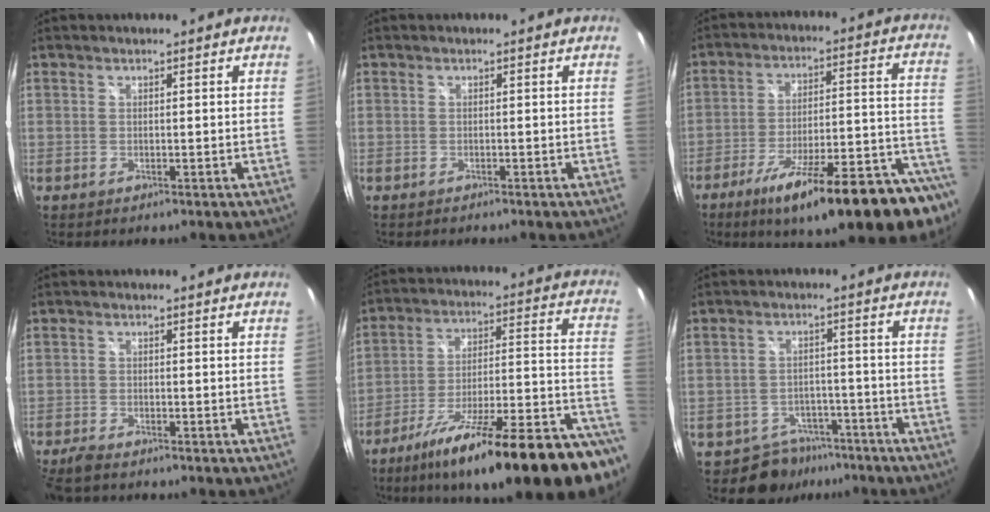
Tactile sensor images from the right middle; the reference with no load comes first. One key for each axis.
{"total": 1.0, "fx": -1.0, "fy": 0.3, "fz": 0.2, "tx": -0.006, "ty": -0.006, "tz": -0.016}
{"total": 25.9, "fx": -18.9, "fy": 3.9, "fz": 17.3, "tx": -0.242, "ty": -0.044, "tz": -0.268}
{"total": 4.5, "fx": -3.9, "fy": 1.0, "fz": 2.0, "tx": -0.057, "ty": -0.020, "tz": -0.075}
{"total": 30.8, "fx": -21.3, "fy": 5.1, "fz": 21.6, "tx": -0.286, "ty": -0.039, "tz": -0.312}
{"total": 7.3, "fx": -5.5, "fy": 4.7, "fz": 0.6, "tx": -0.019, "ty": 0.019, "tz": -0.072}